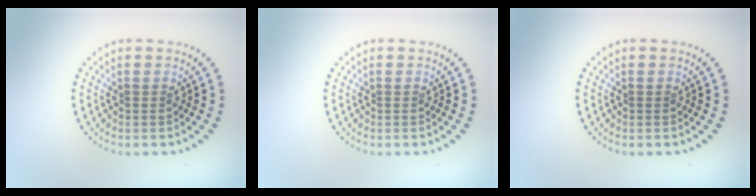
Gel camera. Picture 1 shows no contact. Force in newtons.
{"total": 0.0}
{"total": 0.0}